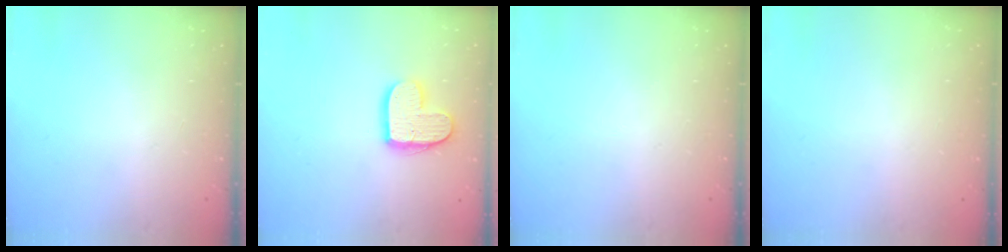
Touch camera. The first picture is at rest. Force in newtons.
{"total": 12.9, "press": 12.9, "slide": 0.9}
{"total": 0.0}
{"total": 0.0}